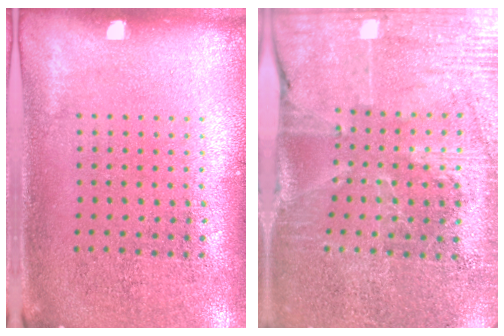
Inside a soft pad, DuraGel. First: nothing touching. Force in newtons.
{"total": 3.2, "press": 3.1, "slide": 0.5}